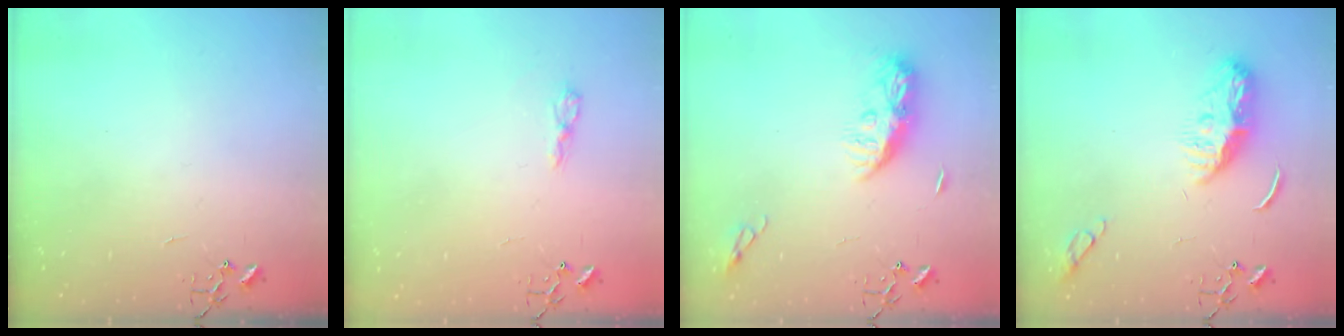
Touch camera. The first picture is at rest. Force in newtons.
{"total": 4.6, "press": 4.5, "slide": 0.6}
{"total": 10.0, "press": 10.0, "slide": 0.6}
{"total": 10.6, "press": 10.6, "slide": 0.5}